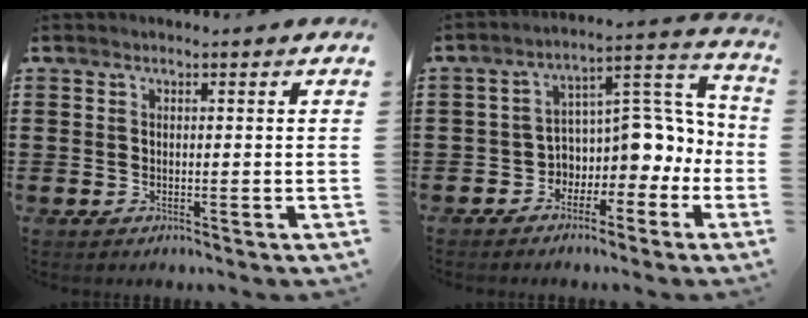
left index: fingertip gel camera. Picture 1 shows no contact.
{"total": 5.0, "force": [-1.7, 4.2, 2.2], "torque": [-0.056, -0.018, -0.039]}